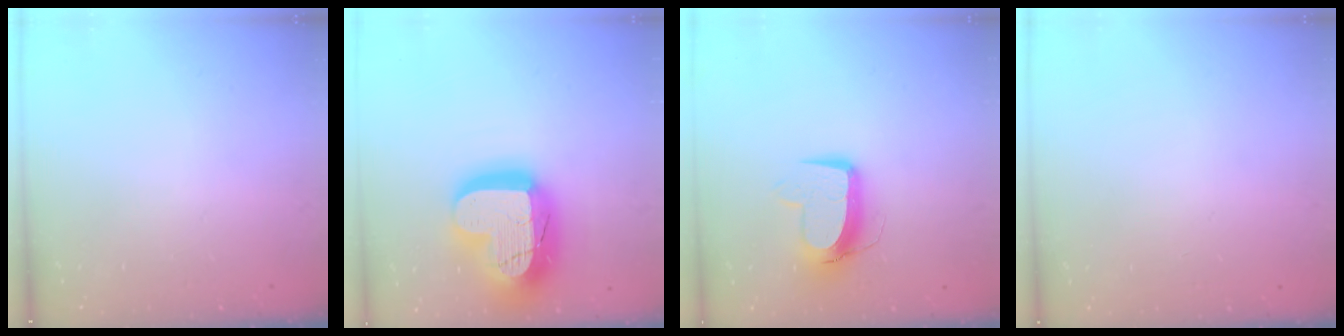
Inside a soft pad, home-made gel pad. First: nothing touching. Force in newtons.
{"total": 26.0, "press": 25.9, "slide": 2.1}
{"total": 11.0, "press": 11.0, "slide": 1.4}
{"total": 0.0}